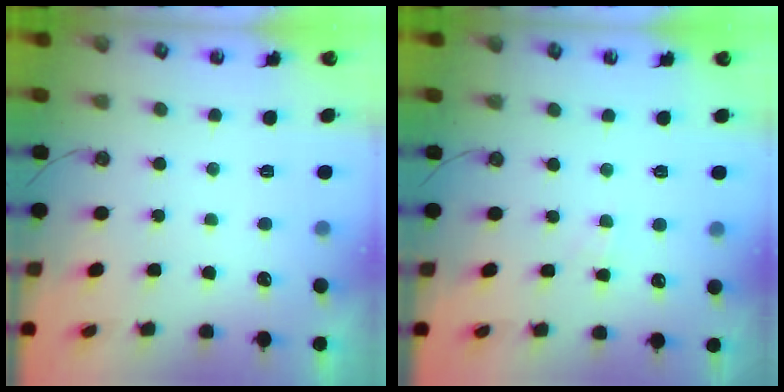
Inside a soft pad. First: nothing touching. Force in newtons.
{"total": 3.3, "press": 3.3, "slide": 0.5}